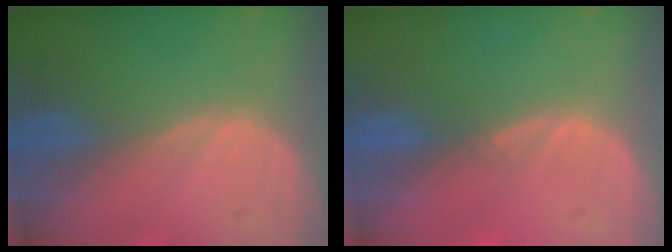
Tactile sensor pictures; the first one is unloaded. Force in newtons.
{"total": 0.6, "press": 0.5, "slide": 0.4}